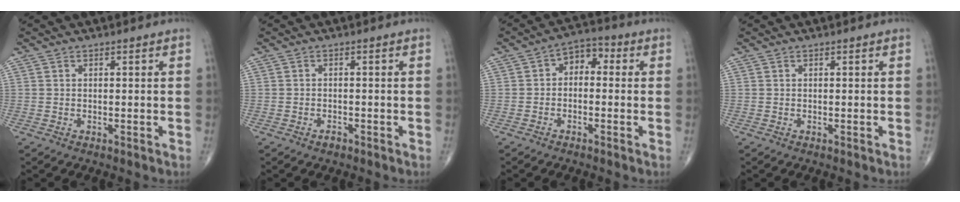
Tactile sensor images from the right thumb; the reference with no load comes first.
{"total": 1.2, "force": [-0.9, 0.6, 0.5], "torque": [-0.008, 0.005, -0.015]}
{"total": 5.1, "force": [0.0, 3.5, 3.7], "torque": [-0.034, 0.028, -0.016]}
{"total": 0.0}